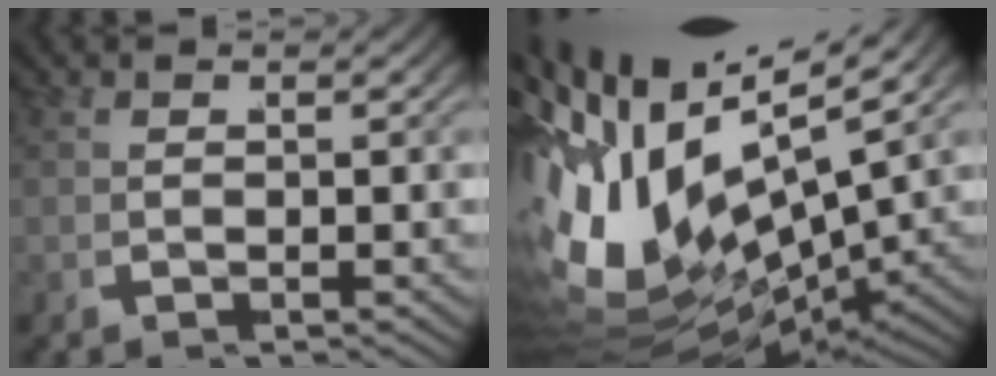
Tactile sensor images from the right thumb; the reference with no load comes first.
{"total": 19.9, "force": [-1.8, 14.2, 13.8], "torque": [-0.299, -0.063, -0.002]}